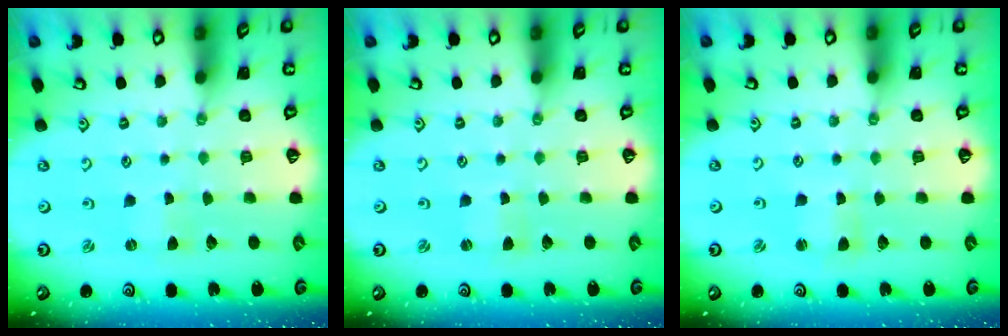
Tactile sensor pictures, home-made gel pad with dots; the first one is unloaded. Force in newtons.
{"total": 0.0}
{"total": 1.7, "press": 1.6, "slide": 0.4}